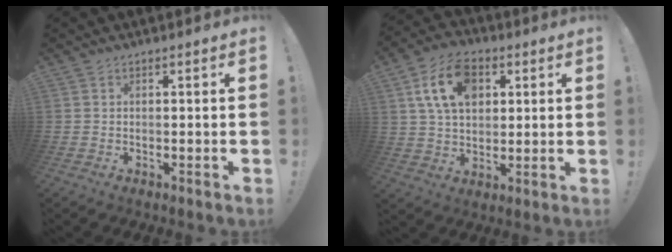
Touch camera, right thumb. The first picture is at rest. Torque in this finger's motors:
{"motor_torque": [0.27, 0.27, 0.27, 0.08, 0.06]}